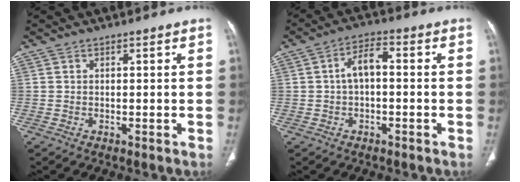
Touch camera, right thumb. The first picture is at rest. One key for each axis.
{"total": 5.2, "fx": -0.2, "fy": 2.7, "fz": 4.4, "tx": -0.075, "ty": 0.020, "tz": -0.011}